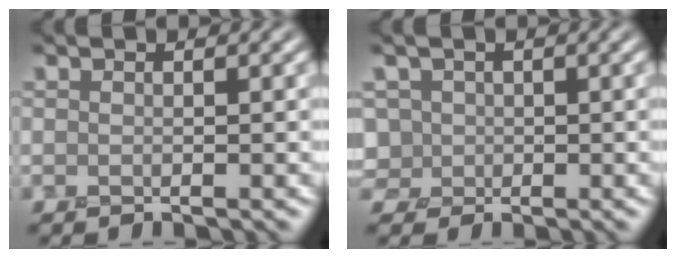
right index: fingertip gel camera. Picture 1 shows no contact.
{"total": 3.3, "force": [-0.1, 3.2, 0.8], "torque": [-0.009, 0.018, -0.010]}